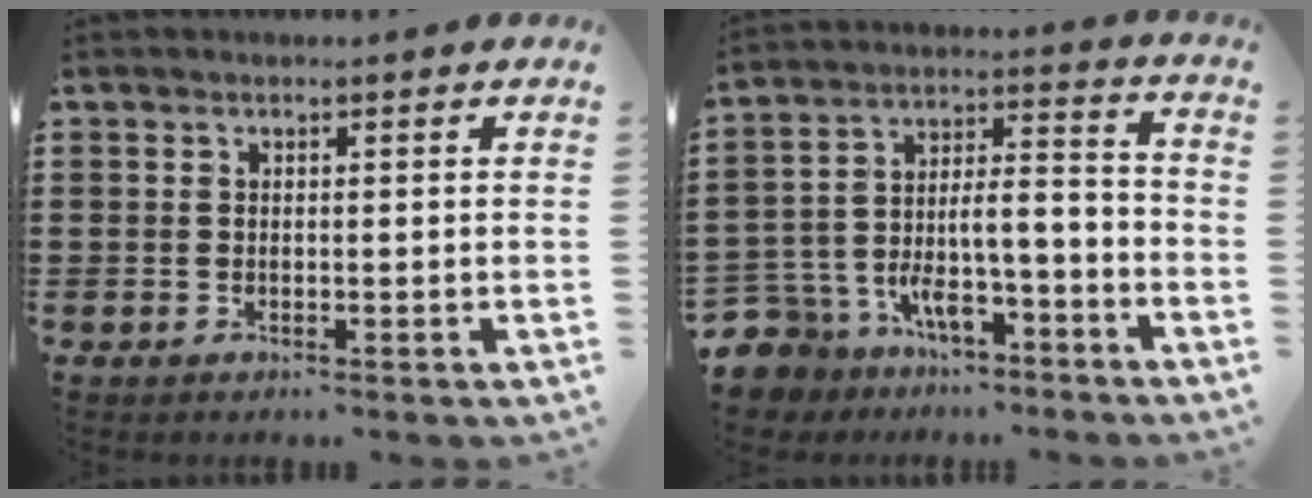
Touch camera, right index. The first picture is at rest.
{"total": 7.8, "force": [-6.3, 3.0, 3.5], "torque": [-0.080, 0.002, -0.125]}